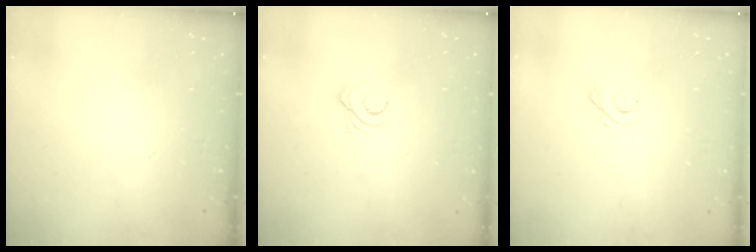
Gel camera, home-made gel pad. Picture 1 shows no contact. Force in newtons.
{"total": 3.6, "press": 3.6, "slide": 0.0}
{"total": 3.2, "press": 3.2, "slide": 0.4}